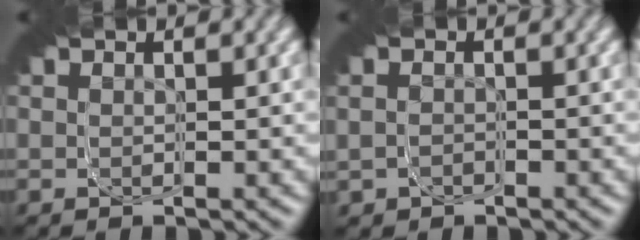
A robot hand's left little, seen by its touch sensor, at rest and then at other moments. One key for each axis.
{"total": 2.7, "fx": -1.2, "fy": 2.2, "fz": 1.0, "tx": -0.015, "ty": -0.013, "tz": -0.016}